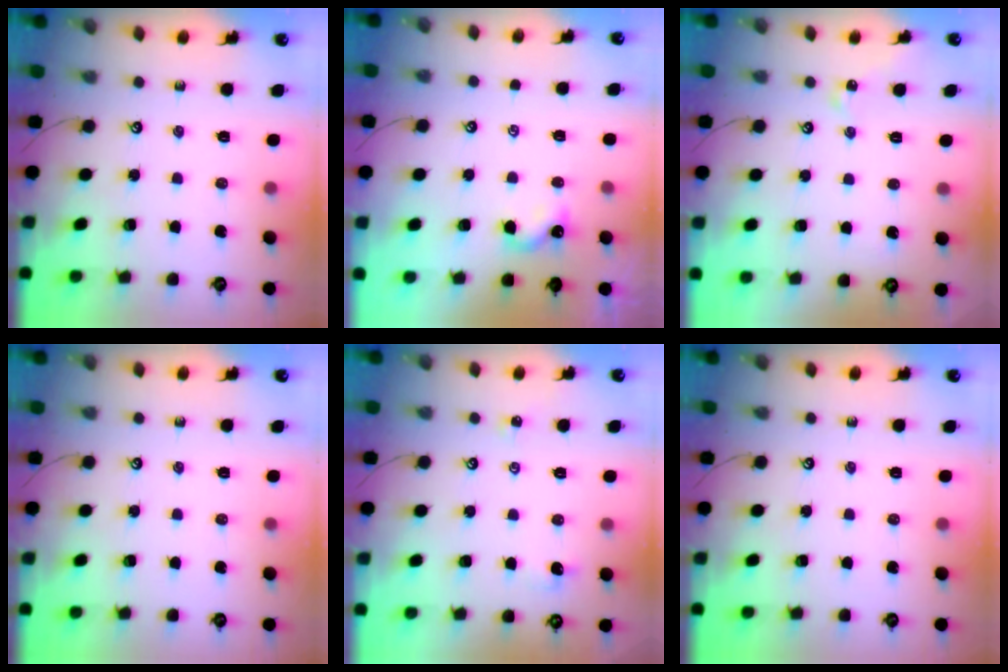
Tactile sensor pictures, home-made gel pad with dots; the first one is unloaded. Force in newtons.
{"total": 0.8, "press": 0.7, "slide": 0.3}
{"total": 1.5, "press": 1.4, "slide": 0.4}
{"total": 0.0}
{"total": 1.4, "press": 1.3, "slide": 0.4}
{"total": 0.0}